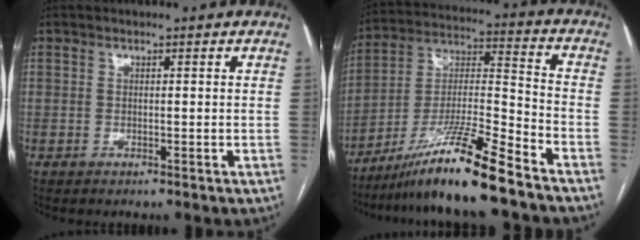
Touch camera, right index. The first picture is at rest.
{"total": 14.9, "force": [-11.4, -0.7, 9.7], "torque": [-0.180, -0.009, -0.203]}